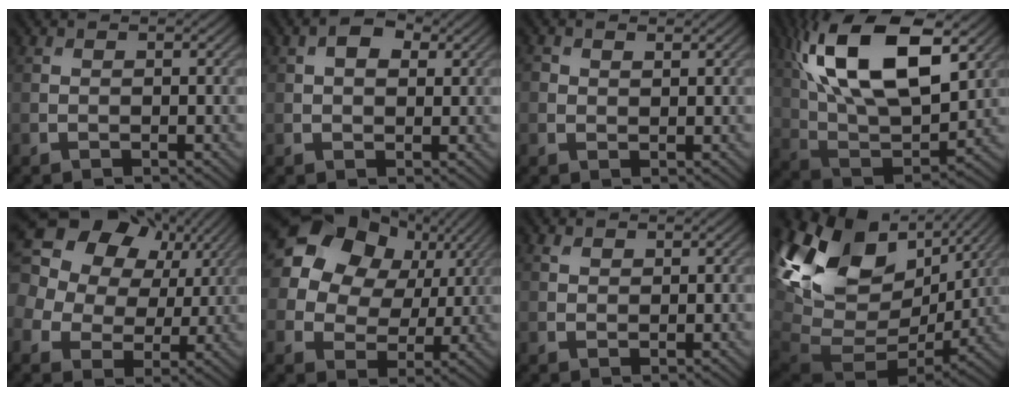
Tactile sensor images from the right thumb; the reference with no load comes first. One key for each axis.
{"total": 3.2, "fx": 1.1, "fy": 1.9, "fz": 2.3, "tx": -0.042, "ty": 0.006, "tz": 0.016}
{"total": 1.2, "fx": 0.6, "fy": 0.8, "fz": 0.5, "tx": -0.012, "ty": 0.000, "tz": 0.012}
{"total": 18.6, "fx": 8.0, "fy": 8.7, "fz": 14.4, "tx": -0.300, "ty": 0.025, "tz": 0.133}
{"total": 18.9, "fx": 8.0, "fy": 14.6, "fz": 9.0, "tx": -0.251, "ty": 0.043, "tz": 0.151}
{"total": 18.0, "fx": 7.3, "fy": 14.3, "fz": 8.1, "tx": -0.228, "ty": 0.049, "tz": 0.141}
{"total": 1.0, "fx": 0.7, "fy": 0.7, "fz": 0.3, "tx": -0.009, "ty": -0.002, "tz": 0.015}
{"total": 19.1, "fx": 4.9, "fy": 12.8, "fz": 13.3, "tx": -0.278, "ty": -0.026, "tz": 0.124}